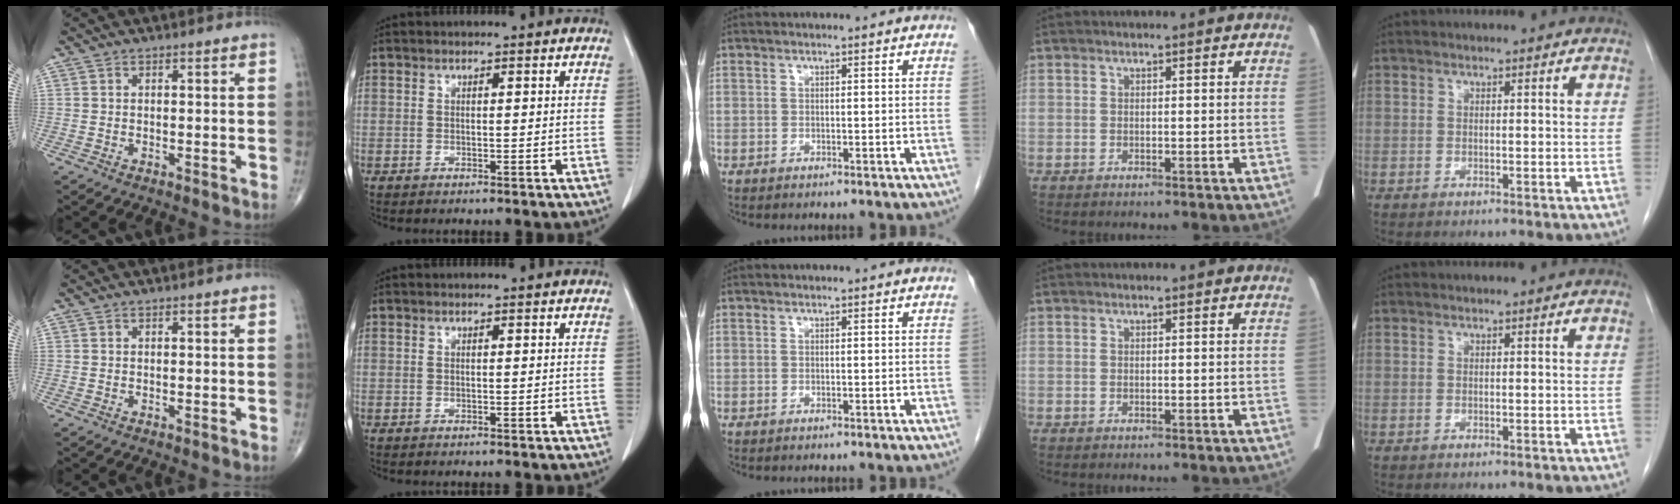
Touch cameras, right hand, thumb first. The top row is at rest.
{}